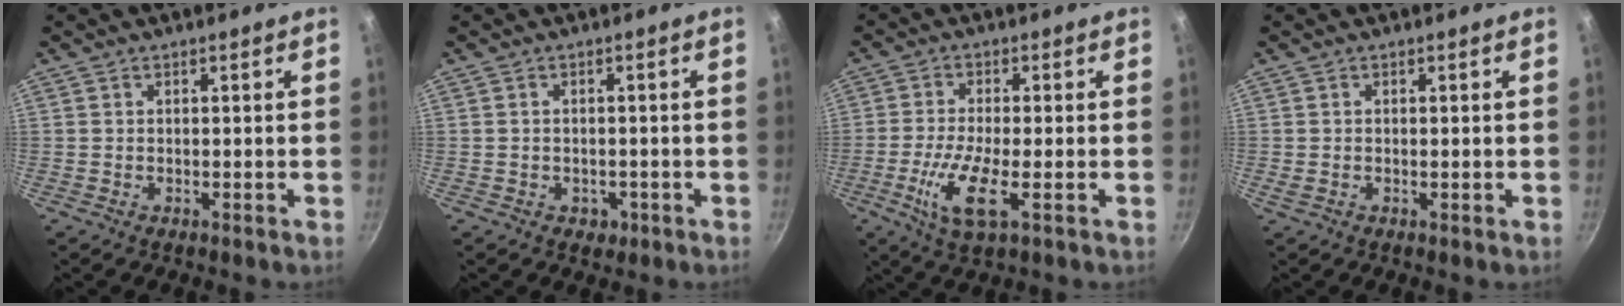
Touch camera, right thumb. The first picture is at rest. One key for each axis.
{"total": 2.3, "fx": -0.8, "fy": 1.9, "fz": 1.0, "tx": -0.008, "ty": 0.007, "tz": -0.001}
{"total": 8.4, "fx": -2.4, "fy": 2.2, "fz": 7.8, "tx": -0.167, "ty": -0.005, "tz": -0.050}
{"total": 0.7, "fx": 0.0, "fy": 0.2, "fz": 0.7, "tx": -0.011, "ty": 0.000, "tz": -0.001}